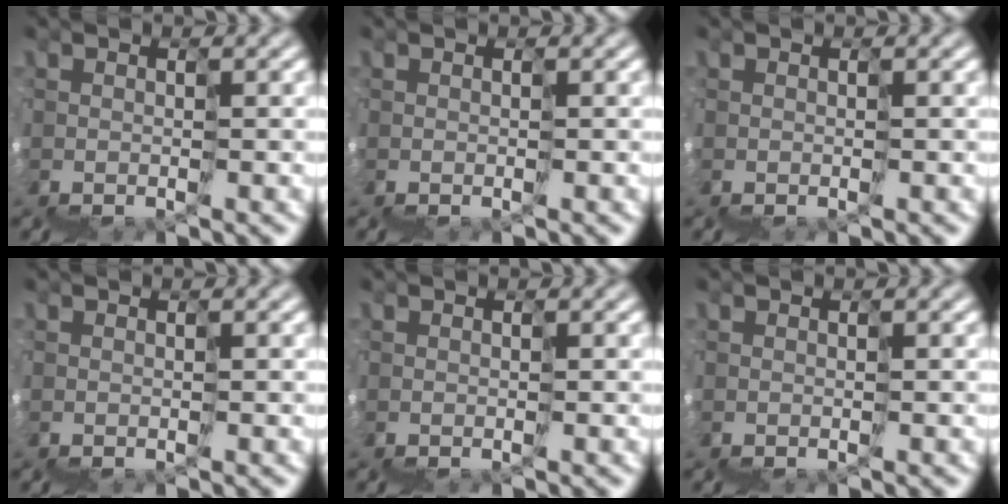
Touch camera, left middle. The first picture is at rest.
{"total": 0.0}
{"total": 0.0}
{"total": 0.0}
{"total": 0.0}
{"total": 0.0}